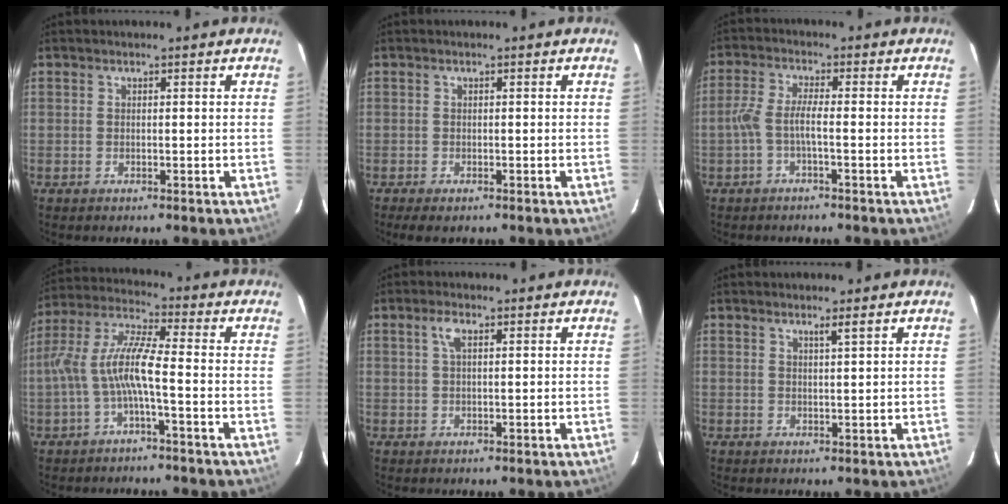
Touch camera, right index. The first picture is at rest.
{"total": 2.7, "force": [-2.0, 1.0, 1.5], "torque": [-0.031, -0.013, -0.033]}
{"total": 3.7, "force": [-1.5, 0.2, 3.4], "torque": [-0.080, 0.007, -0.030]}
{"total": 8.9, "force": [-2.7, 1.2, 8.4], "torque": [-0.190, 0.012, -0.048]}
{"total": 2.3, "force": [0.9, 0.9, 1.9], "torque": [-0.040, 0.006, 0.018]}
{"total": 1.5, "force": [1.0, -0.3, 1.0], "torque": [-0.016, -0.001, 0.017]}